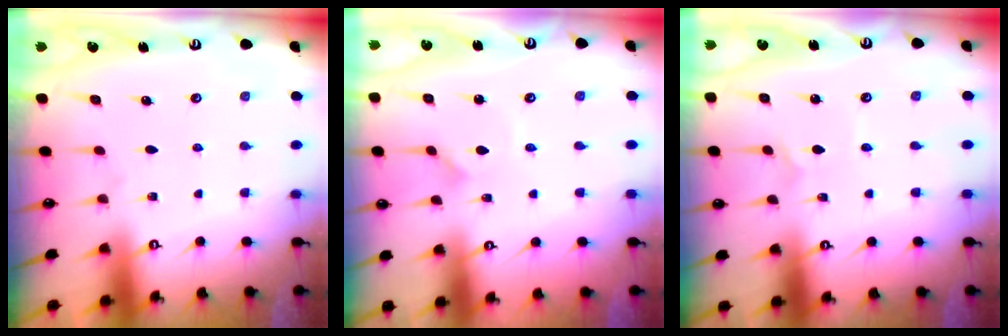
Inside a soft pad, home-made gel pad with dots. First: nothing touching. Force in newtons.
{"total": 0.9, "press": 0.9, "slide": 0.0}
{"total": 1.1, "press": 1.1, "slide": 0.1}